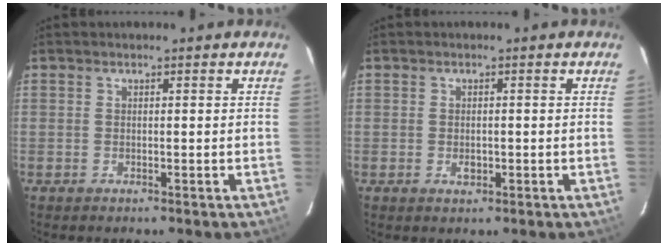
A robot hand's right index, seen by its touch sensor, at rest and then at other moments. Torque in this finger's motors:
{"motor_torque": [0.25, 0.20, -0.02, 0.02]}